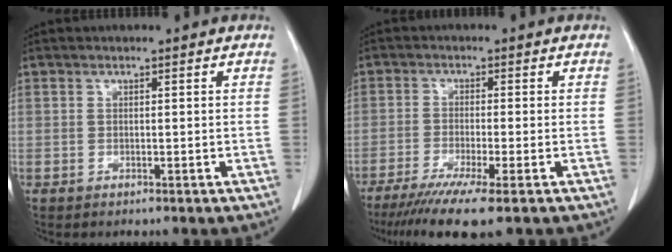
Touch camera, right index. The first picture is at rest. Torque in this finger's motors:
{"motor_torque": [1.11, -1.03, 0.44, 0.12]}